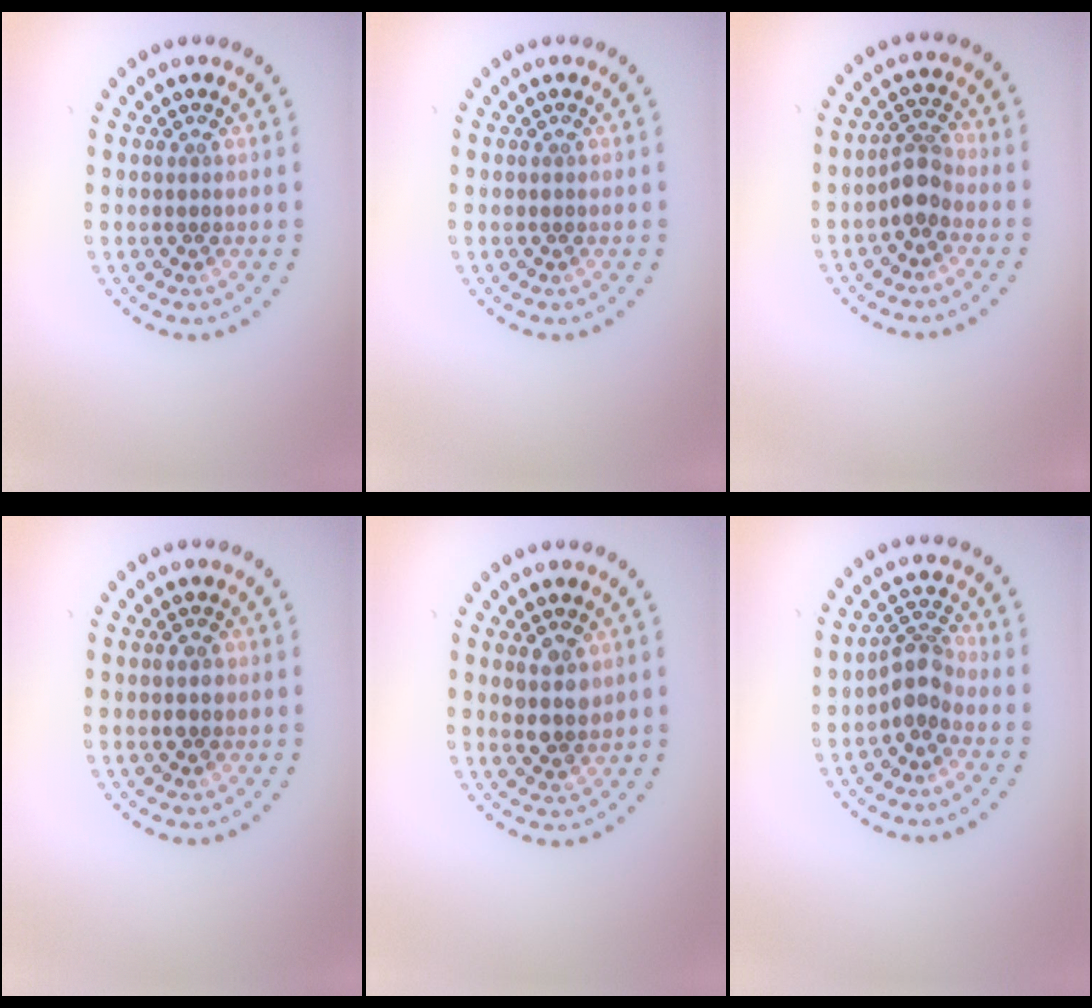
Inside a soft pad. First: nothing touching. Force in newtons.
{"total": 0.0}
{"total": 2.3, "press": 2.0, "slide": 1.3}
{"total": 1.7, "press": 1.7, "slide": 0.1}
{"total": 2.7, "press": 2.5, "slide": 1.0}
{"total": 2.7, "press": 2.0, "slide": 1.8}